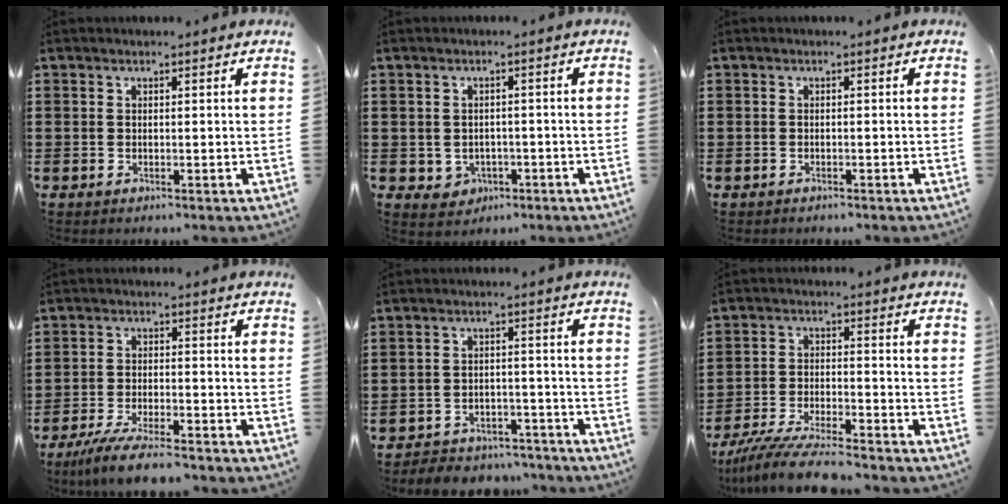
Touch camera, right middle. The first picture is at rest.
{"total": 1.8, "force": [-0.6, 1.6, 0.3], "torque": [-0.017, -0.002, -0.015]}
{"total": 0.6, "force": [-0.5, 0.3, -0.1], "torque": [0.000, 0.001, -0.012]}
{"total": 5.9, "force": [-5.2, 0.3, 2.8], "torque": [-0.064, -0.013, -0.099]}
{"total": 4.6, "force": [-4.5, 0.8, 0.0], "torque": [0.000, 0.010, -0.094]}
{"total": 7.9, "force": [-7.3, 0.6, 3.1], "torque": [-0.066, 0.001, -0.140]}